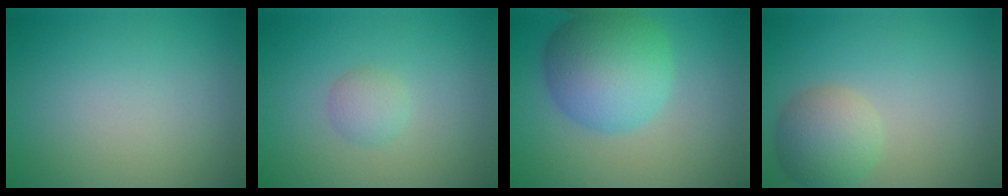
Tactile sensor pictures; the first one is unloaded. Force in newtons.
{"total": 1.5, "press": 1.5, "slide": 0.1}
{"total": 8.1, "press": 8.1, "slide": 0.1}
{"total": 4.1, "press": 4.1, "slide": 0.4}